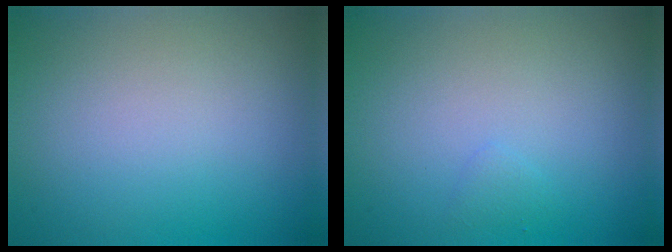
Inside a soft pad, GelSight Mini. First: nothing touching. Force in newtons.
{"total": 0.6, "press": 0.6, "slide": 0.1}